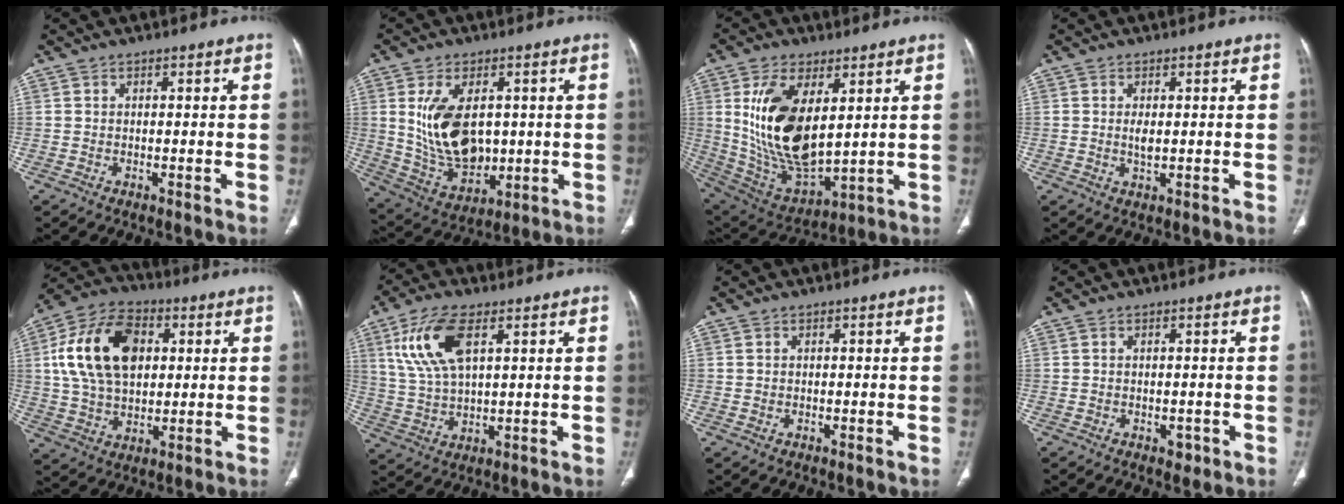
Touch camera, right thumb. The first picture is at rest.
{"total": 14.6, "force": [1.9, 9.0, 11.4], "torque": [-0.181, -0.013, 0.057]}
{"total": 19.1, "force": [4.7, 9.6, 15.8], "torque": [-0.290, -0.027, 0.109]}
{"total": 2.0, "force": [0.3, 0.8, 1.8], "torque": [-0.036, -0.005, 0.008]}
{"total": 18.5, "force": [4.0, 11.8, 13.6], "torque": [-0.233, 0.010, 0.071]}
{"total": 11.9, "force": [4.8, 5.3, 9.4], "torque": [-0.195, -0.008, 0.099]}
{"total": 0.0}
{"total": 1.6, "force": [-0.6, 1.1, 0.9], "torque": [-0.006, 0.001, -0.004]}